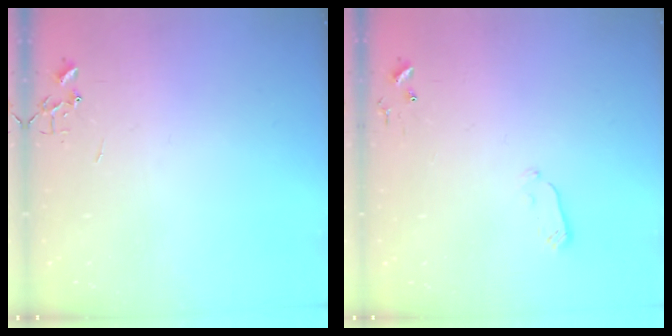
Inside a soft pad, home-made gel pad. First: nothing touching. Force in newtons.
{"total": 2.9, "press": 2.9, "slide": 0.4}